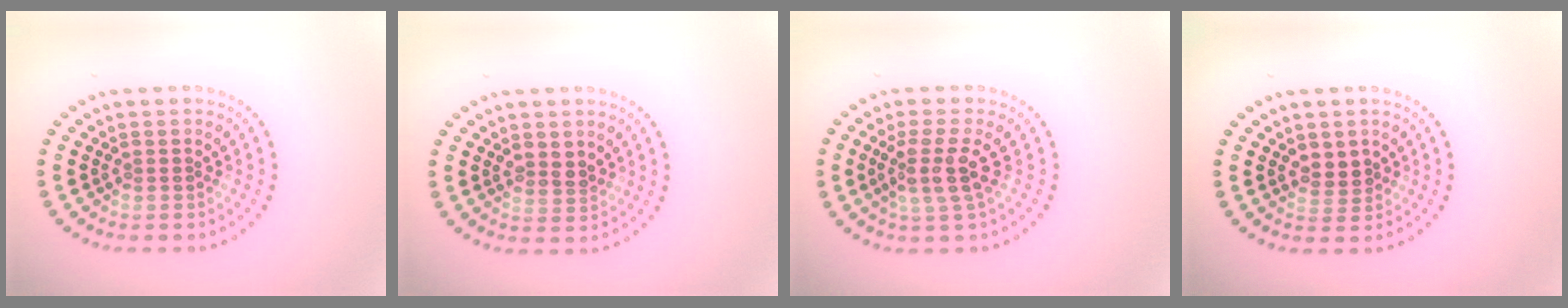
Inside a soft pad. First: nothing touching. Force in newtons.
{"total": 1.7, "press": 1.5, "slide": 0.8}
{"total": 3.4, "press": 2.6, "slide": 2.2}
{"total": 1.8, "press": 1.7, "slide": 0.8}